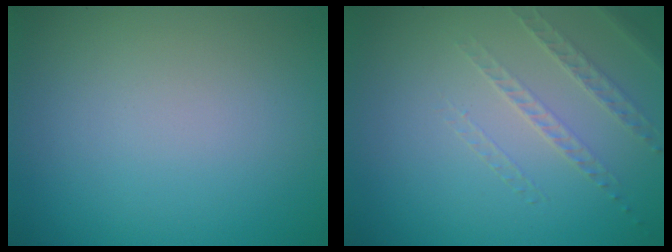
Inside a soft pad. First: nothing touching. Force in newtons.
{"total": 1.4, "press": 1.0, "slide": 0.9}